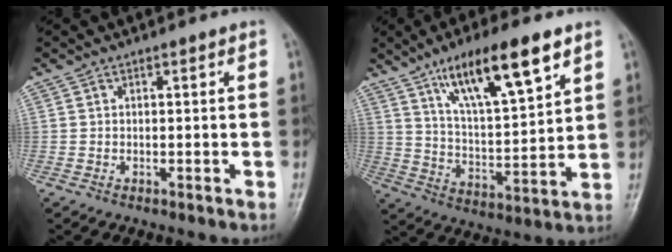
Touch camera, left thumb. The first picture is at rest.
{"total": 16.7, "force": [9.6, 4.4, 13.0], "torque": [-0.204, -0.036, 0.174]}